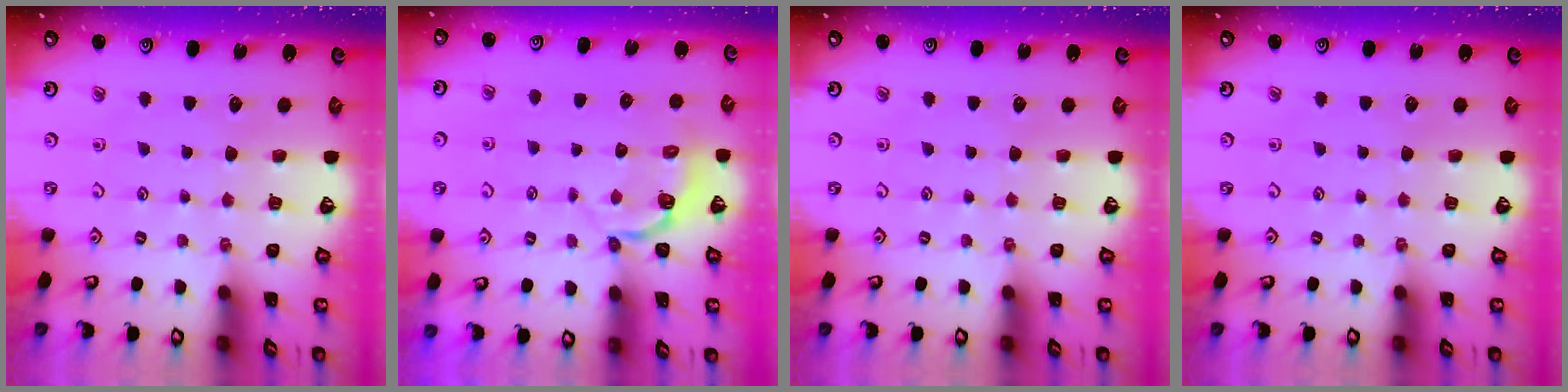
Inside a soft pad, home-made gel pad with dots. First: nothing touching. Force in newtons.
{"total": 3.6, "press": 2.6, "slide": 2.4}
{"total": 0.0}
{"total": 0.0}